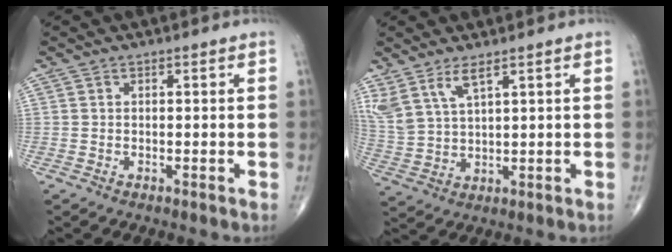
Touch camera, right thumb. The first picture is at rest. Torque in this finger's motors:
{"motor_torque": [0.09, 0.13, 0.62, 0.54, 0.00]}